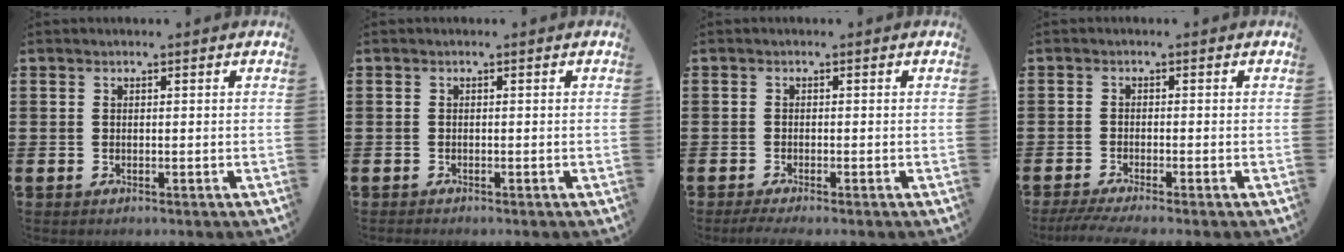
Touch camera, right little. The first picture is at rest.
{"total": 0.0}
{"total": 0.6, "force": [-0.1, 0.1, 0.6], "torque": [-0.008, 0.000, -0.001]}
{"total": 2.0, "force": [-1.4, 0.0, 1.4], "torque": [-0.023, -0.001, -0.026]}